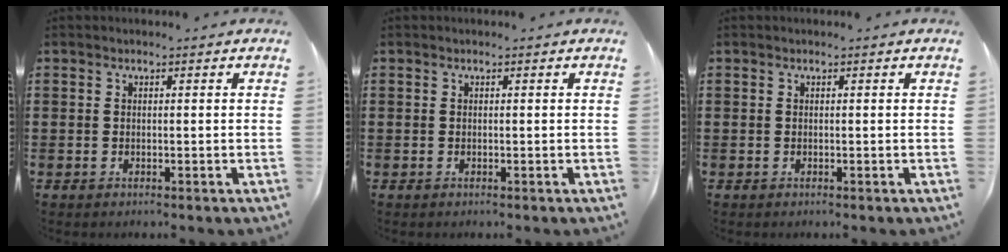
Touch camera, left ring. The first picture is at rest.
{"total": 0.0}
{"total": 0.0}